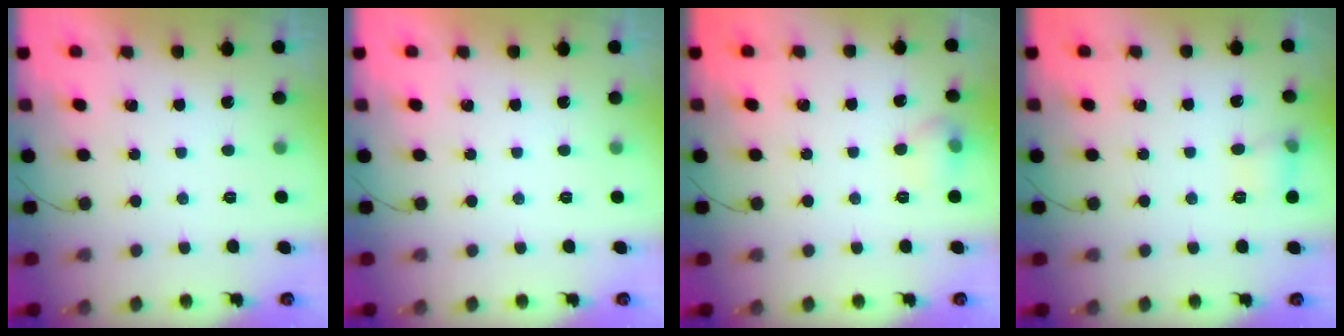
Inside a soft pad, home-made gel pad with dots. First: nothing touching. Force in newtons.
{"total": 0.0}
{"total": 5.8, "press": 5.6, "slide": 1.6}
{"total": 6.9, "press": 6.7, "slide": 1.7}